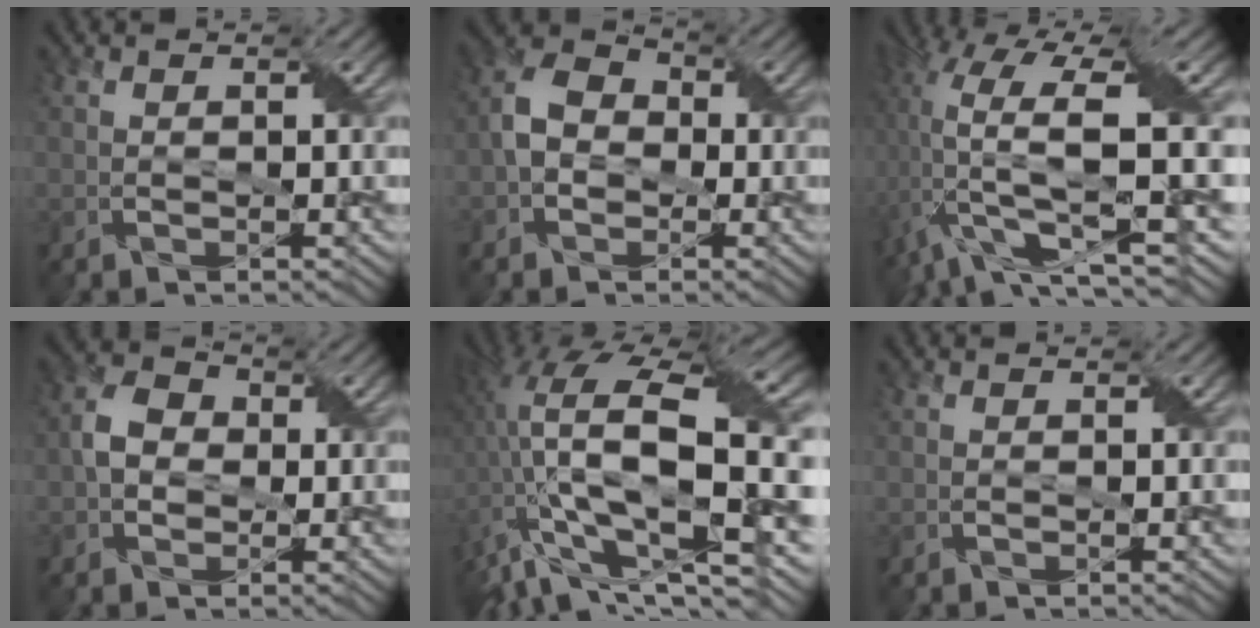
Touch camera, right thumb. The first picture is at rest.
{"total": 5.2, "force": [-1.0, 4.2, 2.8], "torque": [-0.065, 0.009, -0.031]}
{"total": 16.0, "force": [0.8, 5.7, 14.9], "torque": [-0.305, -0.003, 0.027]}
{"total": 4.1, "force": [-0.2, 3.5, 2.2], "torque": [-0.051, 0.008, -0.011]}
{"total": 18.5, "force": [-1.9, 7.6, 16.8], "torque": [-0.325, -0.015, -0.034]}
{"total": 0.0}